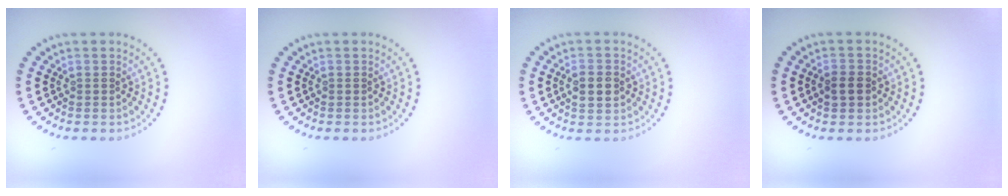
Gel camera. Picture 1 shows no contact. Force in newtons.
{"total": 0.0}
{"total": 2.6, "press": 2.6, "slide": 0.1}
{"total": 1.8, "press": 1.8, "slide": 0.2}